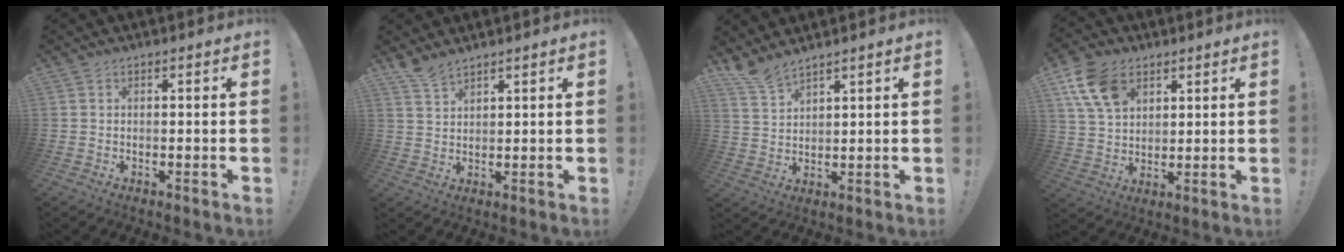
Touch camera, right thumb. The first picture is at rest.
{"total": 4.4, "force": [4.0, 1.0, 1.7], "torque": [-0.026, -0.028, 0.073]}
{"total": 6.0, "force": [5.5, 1.2, 2.2], "torque": [-0.044, -0.035, 0.102]}
{"total": 13.0, "force": [6.3, 8.9, 7.1], "torque": [-0.126, -0.016, 0.124]}